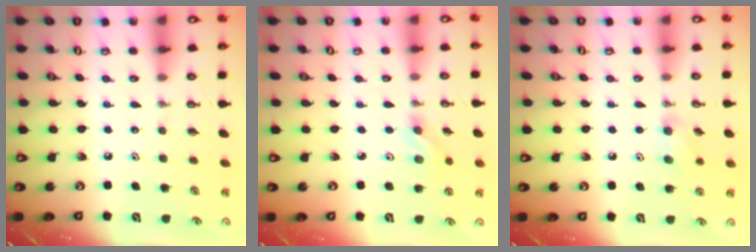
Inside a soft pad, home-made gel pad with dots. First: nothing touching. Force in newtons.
{"total": 4.5, "press": 4.1, "slide": 2.0}
{"total": 7.1, "press": 6.9, "slide": 1.7}